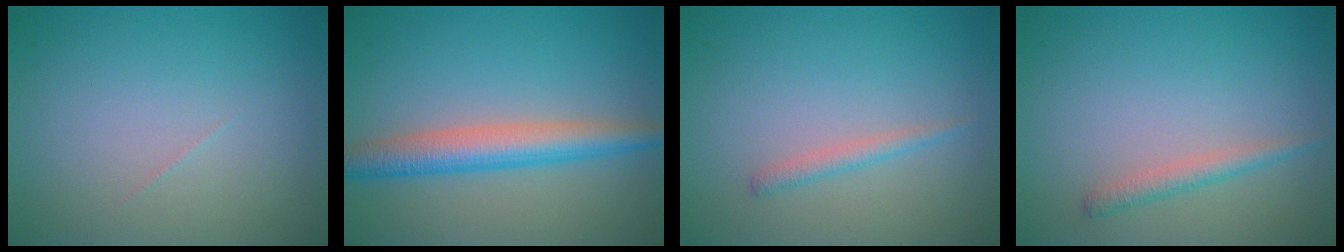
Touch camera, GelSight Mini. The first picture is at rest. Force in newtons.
{"total": 4.8, "press": 4.8, "slide": 0.1}
{"total": 1.2, "press": 1.2, "slide": 0.1}
{"total": 1.6, "press": 1.6, "slide": 0.1}